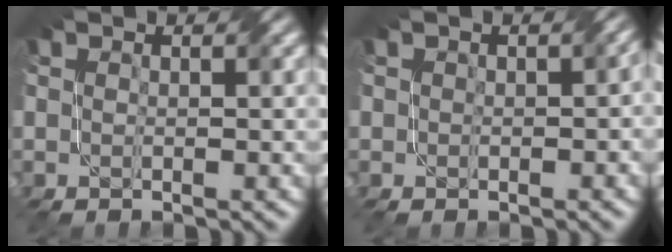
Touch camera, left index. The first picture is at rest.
{"total": 2.0, "force": [0.3, 1.3, 1.5], "torque": [-0.012, 0.001, 0.004]}